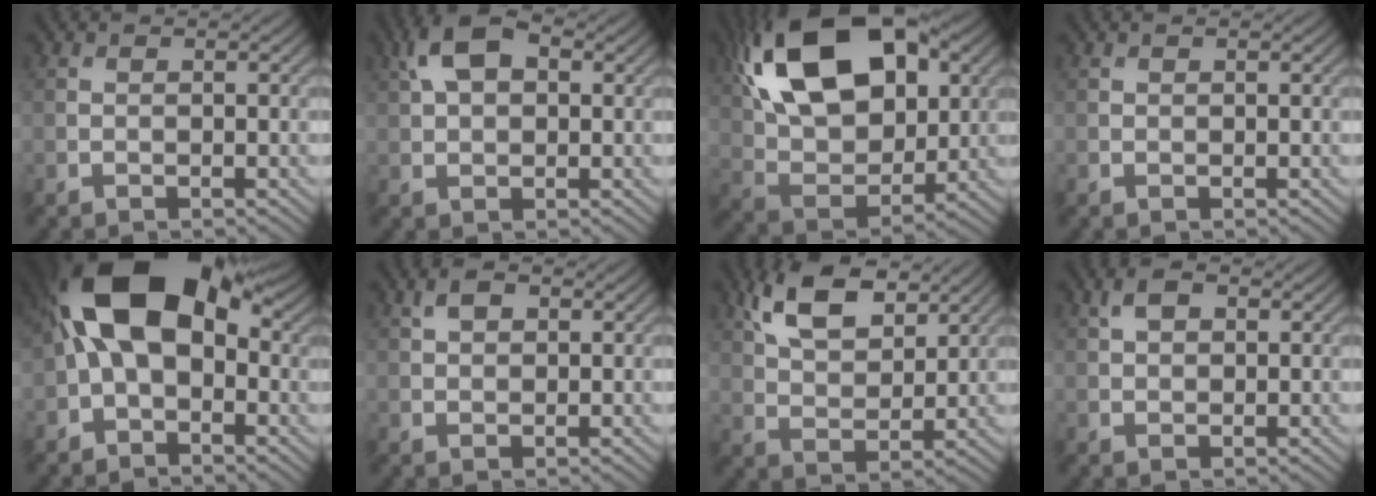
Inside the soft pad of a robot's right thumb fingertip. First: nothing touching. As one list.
[{"total": 7.0, "force": [2.6, 4.0, 5.2], "torque": [-0.110, 0.017, 0.039]}, {"total": 19.0, "force": [7.6, 10.8, 13.6], "torque": [-0.261, 0.033, 0.113]}, {"total": 0.0}, {"total": 15.2, "force": [2.3, 9.1, 12.0], "torque": [-0.207, 0.020, 0.020]}, {"total": 2.6, "force": [1.3, 1.6, 1.7], "torque": [-0.038, 0.004, 0.023]}, {"total": 9.6, "force": [5.5, 4.7, 6.4], "torque": [-0.141, 0.006, 0.107]}, {"total": 3.0, "force": [1.3, 1.7, 2.0], "torque": [-0.045, 0.004, 0.023]}]